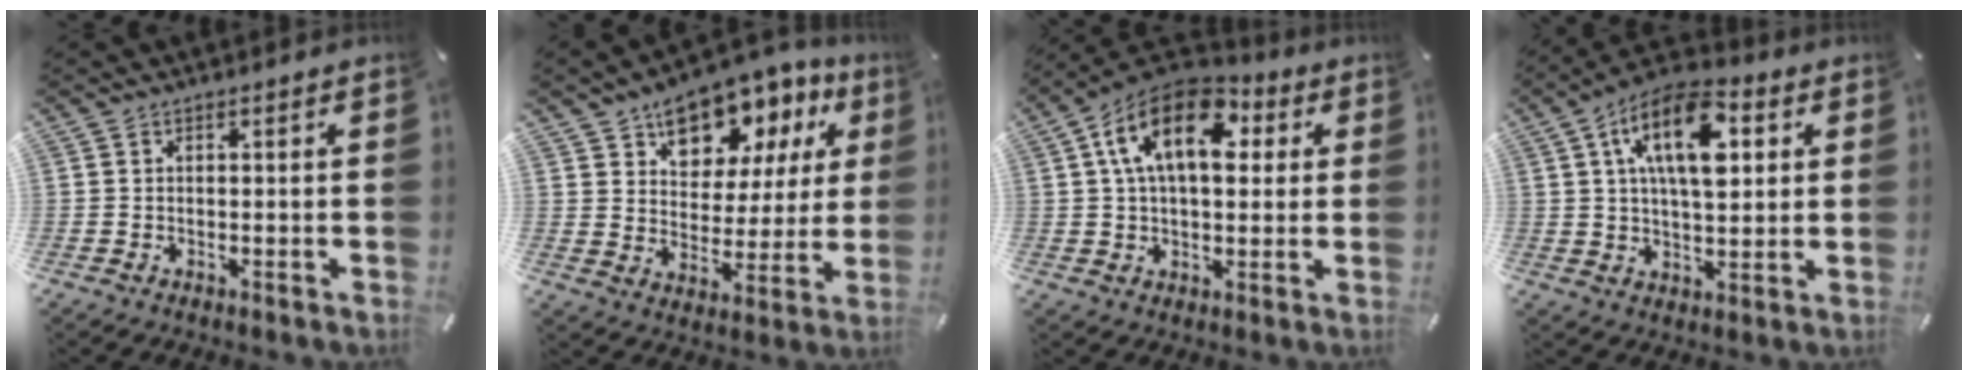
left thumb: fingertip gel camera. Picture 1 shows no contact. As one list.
[{"total": 12.6, "force": [9.1, 7.6, 4.0], "torque": [-0.060, -0.076, 0.162]}, {"total": 16.5, "force": [5.0, 9.5, 12.5], "torque": [-0.221, -0.003, 0.082]}, {"total": 15.2, "force": [4.9, 7.8, 12.1], "torque": [-0.206, -0.003, 0.081]}]